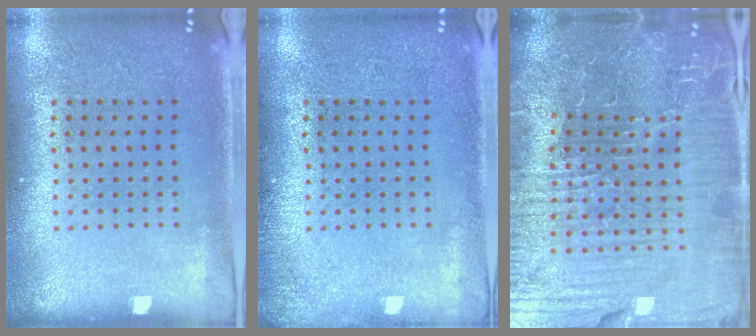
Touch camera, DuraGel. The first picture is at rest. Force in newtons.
{"total": 1.0, "press": 1.0, "slide": 0.3}
{"total": 6.9, "press": 6.3, "slide": 2.9}